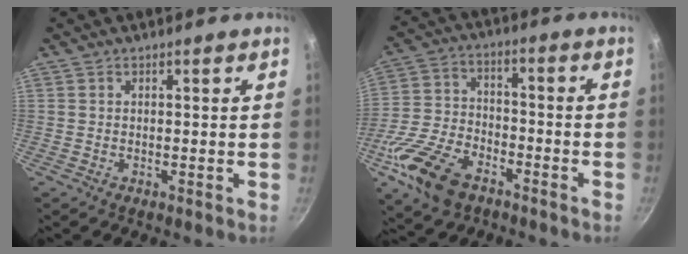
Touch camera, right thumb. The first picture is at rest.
{"total": 15.6, "force": [-8.6, 8.9, 9.5], "torque": [-0.185, 0.034, -0.168]}